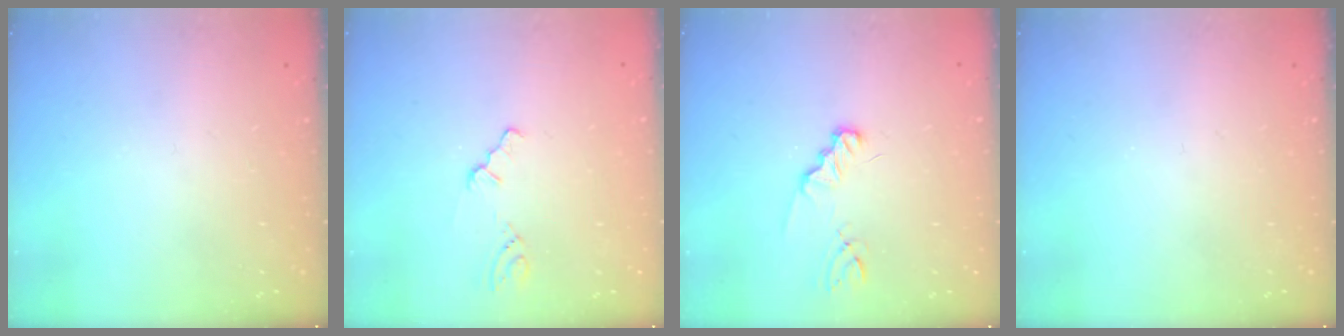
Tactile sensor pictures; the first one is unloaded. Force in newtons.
{"total": 0.6, "press": 0.6, "slide": 0.2}
{"total": 1.8, "press": 1.8, "slide": 0.3}
{"total": 0.0}